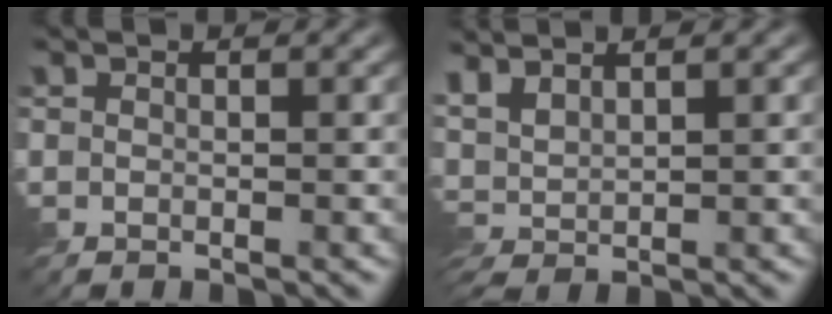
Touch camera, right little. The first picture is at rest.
{"total": 3.8, "force": [2.8, 1.3, 2.2], "torque": [-0.059, 0.014, 0.055]}